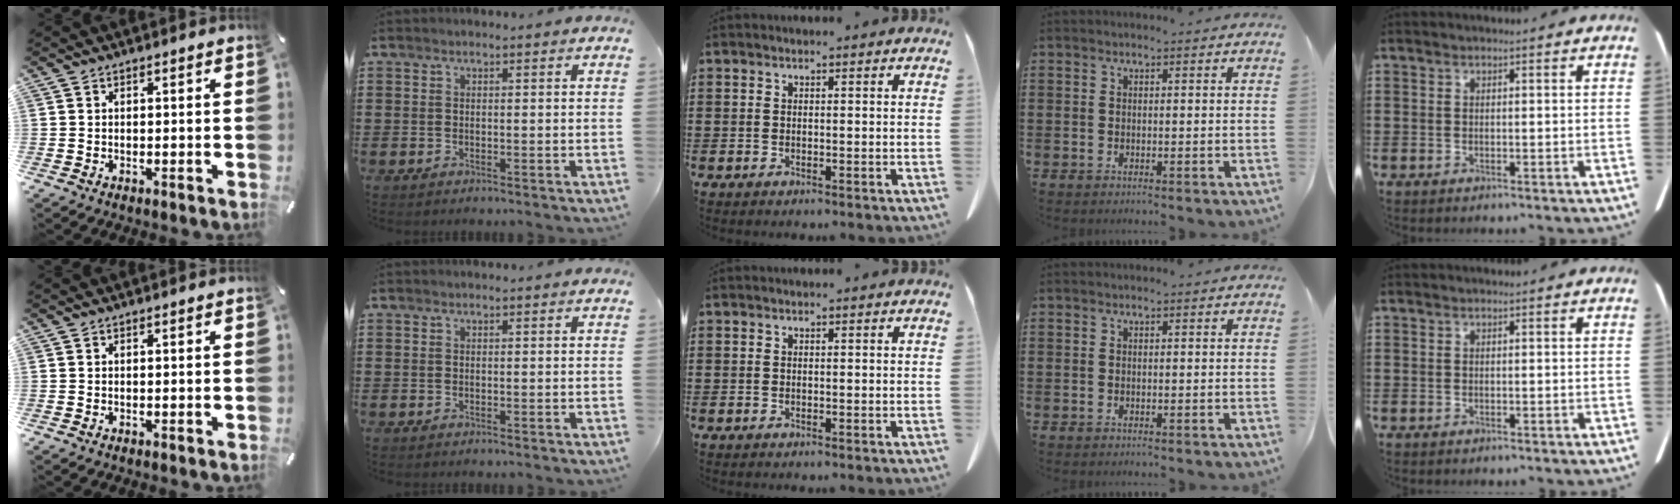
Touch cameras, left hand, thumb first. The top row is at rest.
{}